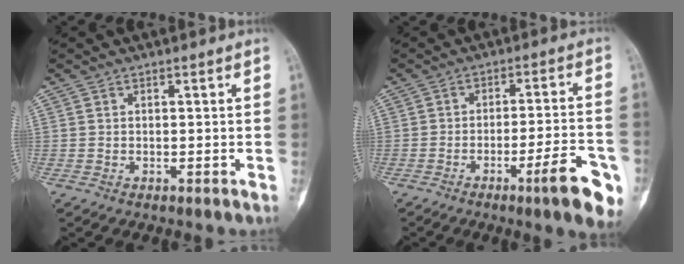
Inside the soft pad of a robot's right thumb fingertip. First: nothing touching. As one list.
[{"total": 11.3, "force": [-5.6, 1.7, 9.7], "torque": [-0.122, 0.021, -0.077]}]